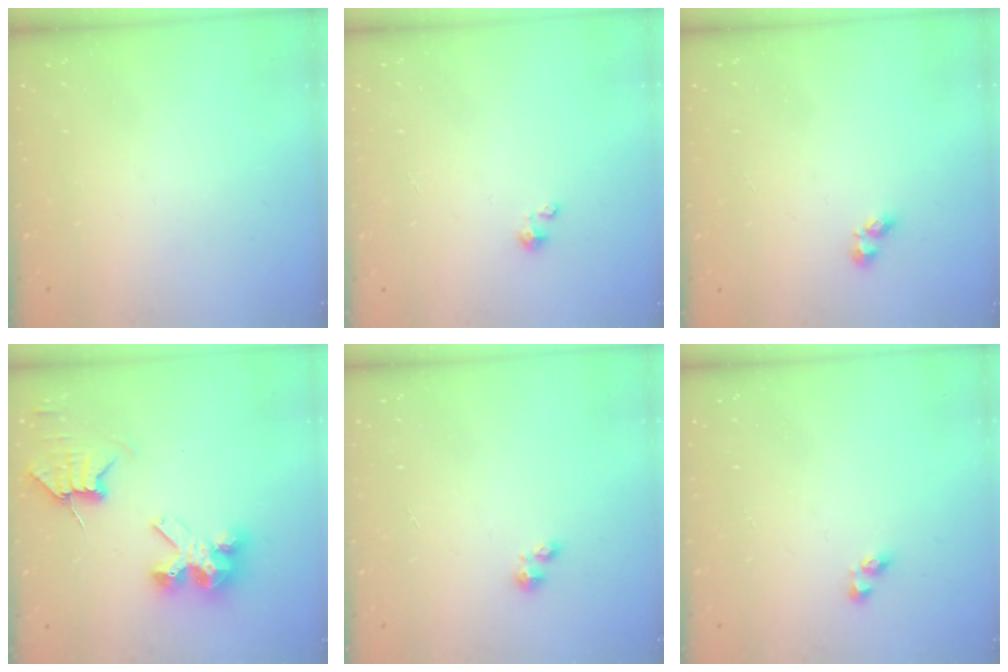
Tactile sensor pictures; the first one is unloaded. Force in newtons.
{"total": 1.4, "press": 1.3, "slide": 0.3}
{"total": 3.5, "press": 3.3, "slide": 1.1}
{"total": 8.9, "press": 8.9, "slide": 0.9}
{"total": 1.9, "press": 1.9, "slide": 0.2}
{"total": 3.2, "press": 3.2, "slide": 0.4}